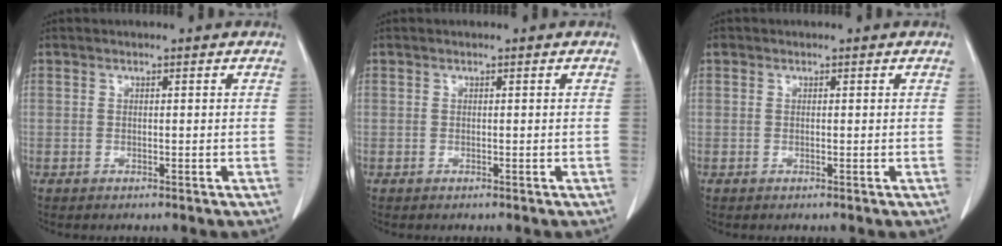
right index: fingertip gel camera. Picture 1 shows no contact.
{"total": 0.0}
{"total": 0.0}